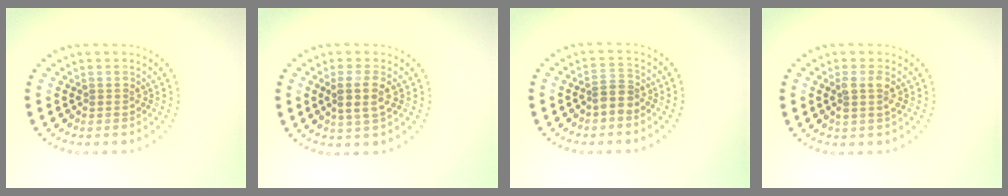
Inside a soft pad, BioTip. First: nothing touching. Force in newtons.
{"total": 2.6, "press": 2.3, "slide": 1.2}
{"total": 2.1, "press": 1.6, "slide": 1.3}
{"total": 1.5, "press": 1.4, "slide": 0.6}